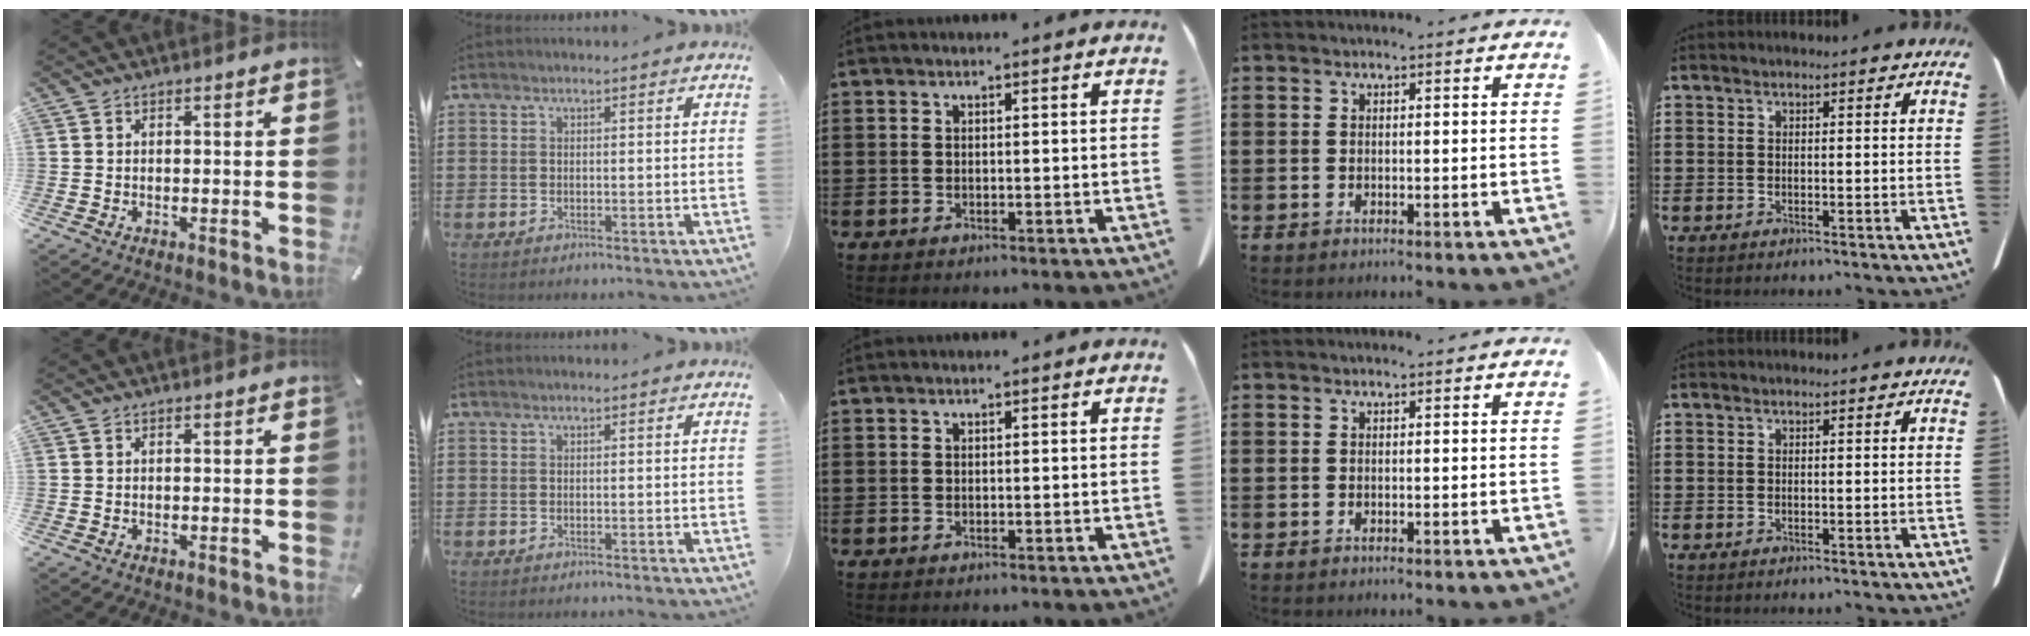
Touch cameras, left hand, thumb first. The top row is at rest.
{}